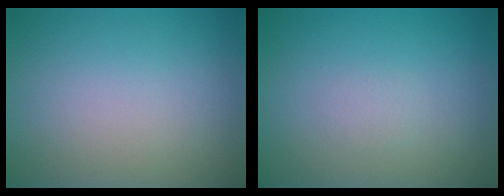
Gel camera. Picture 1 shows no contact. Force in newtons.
{"total": 0.6, "press": 0.6, "slide": 0.0}